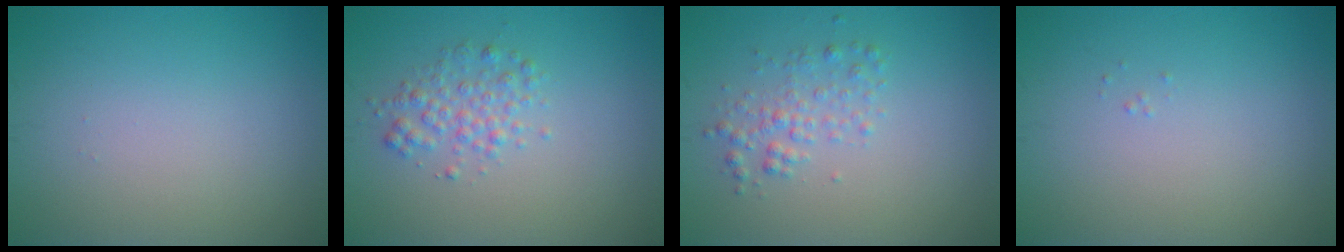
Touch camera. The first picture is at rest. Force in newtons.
{"total": 2.2, "press": 2.2, "slide": 0.0}
{"total": 2.0, "press": 2.0, "slide": 0.1}
{"total": 0.0}